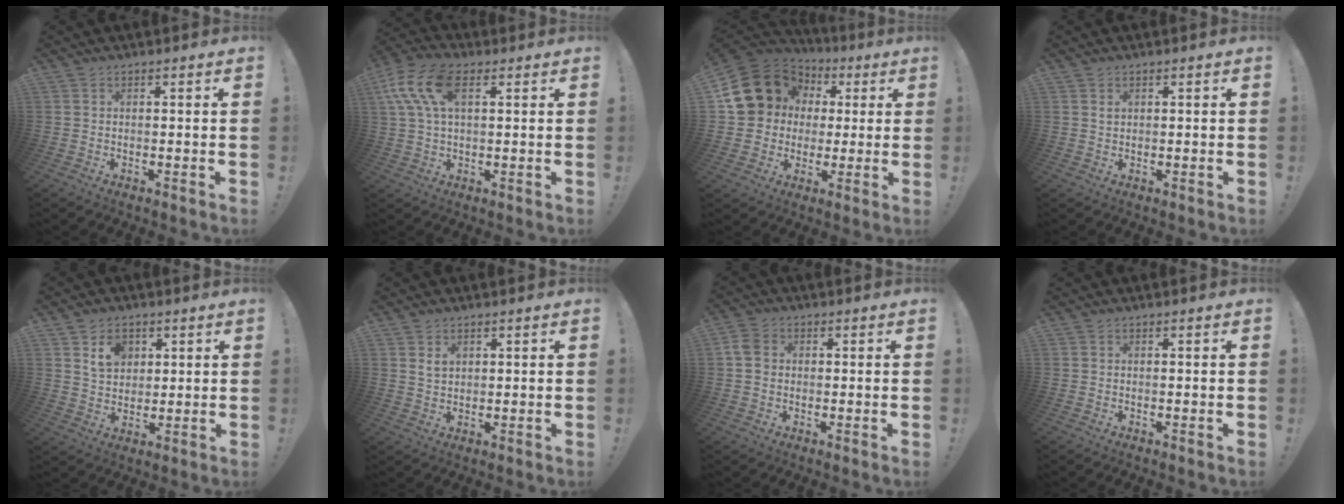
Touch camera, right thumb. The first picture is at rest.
{"total": 13.4, "force": [4.7, 7.4, 10.1], "torque": [-0.204, 0.003, 0.090]}
{"total": 18.2, "force": [5.3, 15.7, 7.6], "torque": [-0.119, -0.015, 0.130]}
{"total": 0.8, "force": [0.5, 0.5, 0.4], "torque": [0.005, -0.007, 0.007]}
{"total": 8.7, "force": [4.2, 6.8, 3.4], "torque": [-0.042, -0.018, 0.081]}
{"total": 2.7, "force": [1.5, 1.7, 1.5], "torque": [-0.018, -0.005, 0.026]}
{"total": 6.4, "force": [0.8, 5.2, 3.7], "torque": [-0.077, 0.013, 0.017]}
{"total": 0.0}